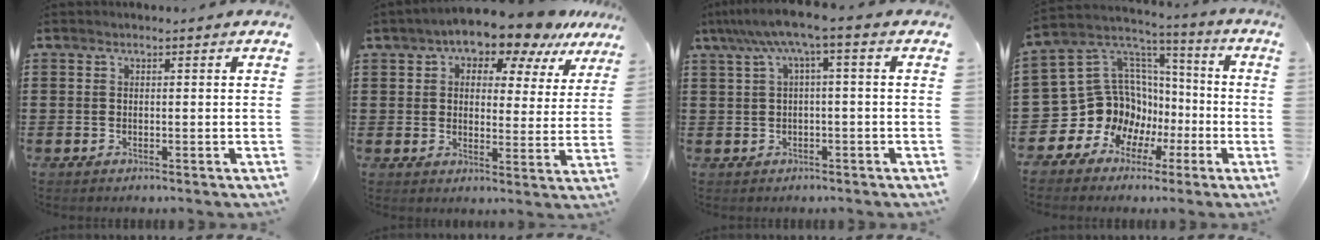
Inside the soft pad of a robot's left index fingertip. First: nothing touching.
{"total": 8.1, "force": [7.1, 2.3, 3.3], "torque": [-0.071, -0.034, 0.121]}
{"total": 5.1, "force": [0.9, 0.1, 5.0], "torque": [-0.104, -0.007, 0.008]}
{"total": 13.1, "force": [-2.7, 12.4, 3.3], "torque": [-0.122, -0.032, -0.022]}